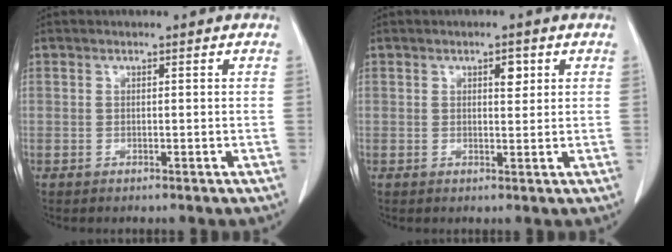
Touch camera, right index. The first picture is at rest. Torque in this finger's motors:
{"motor_torque": [0.08, -0.01, 0.01, 0.00]}